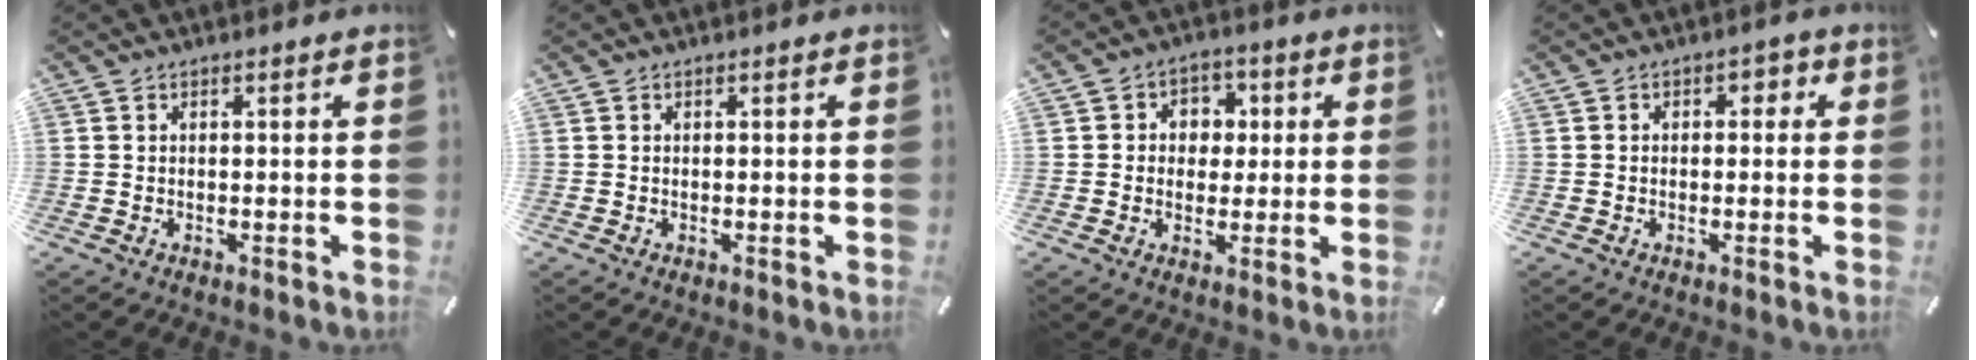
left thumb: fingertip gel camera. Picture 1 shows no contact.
{"total": 0.0}
{"total": 5.6, "force": [0.1, 5.2, 2.0], "torque": [-0.026, 0.011, -0.006]}
{"total": 1.9, "force": [-0.5, 1.5, 1.1], "torque": [-0.013, 0.008, -0.015]}